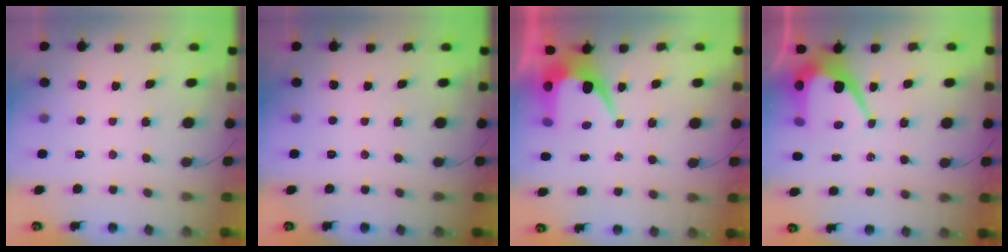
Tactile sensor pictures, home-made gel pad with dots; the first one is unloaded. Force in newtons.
{"total": 0.0}
{"total": 6.8, "press": 6.8, "slide": 0.4}
{"total": 9.4, "press": 9.4, "slide": 0.7}